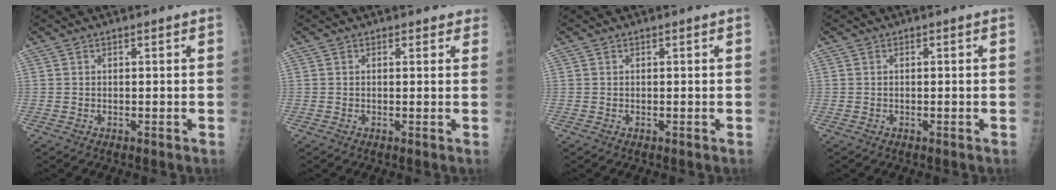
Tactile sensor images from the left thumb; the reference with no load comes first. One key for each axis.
{"total": 1.8, "fx": 1.5, "fy": 0.9, "fz": 0.4, "tx": 0.016, "ty": -0.004, "tz": 0.008}
{"total": 0.0}
{"total": 0.0}